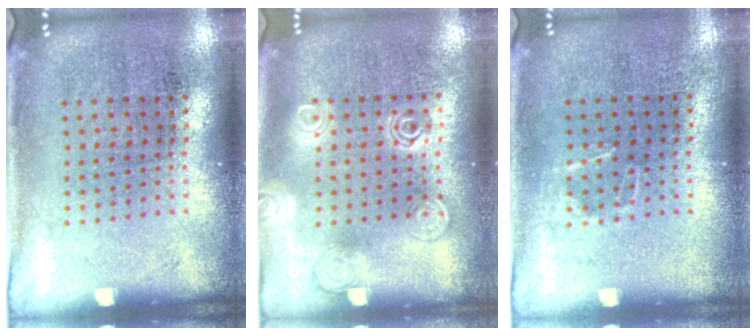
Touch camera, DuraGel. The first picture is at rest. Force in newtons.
{"total": 1.3, "press": 1.3, "slide": 0.1}
{"total": 0.7, "press": 0.6, "slide": 0.3}